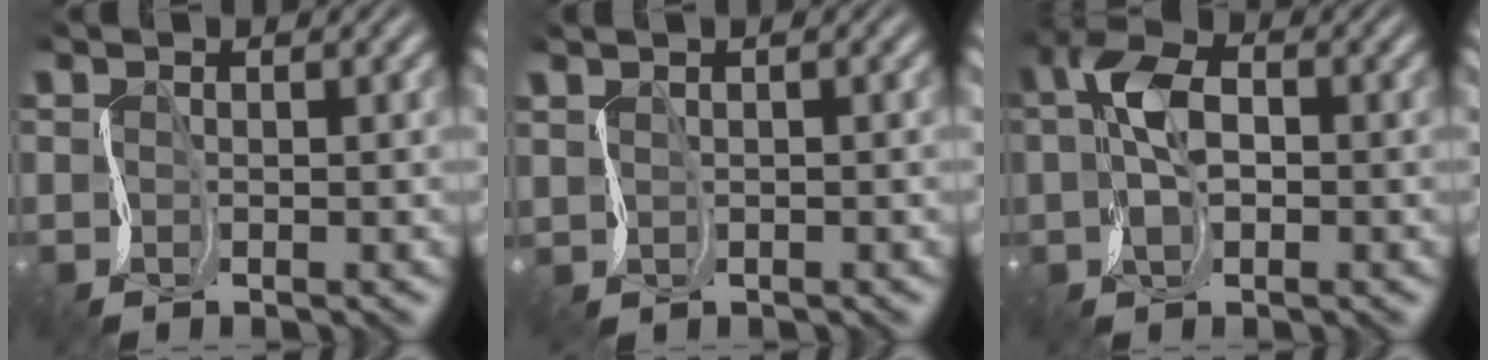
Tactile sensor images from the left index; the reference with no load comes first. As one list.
[{"total": 1.2, "force": [0.9, 0.4, 0.6], "torque": [-0.019, 0.012, 0.015]}, {"total": 4.9, "force": [0.2, 2.8, 4.0], "torque": [-0.082, 0.011, -0.007]}]